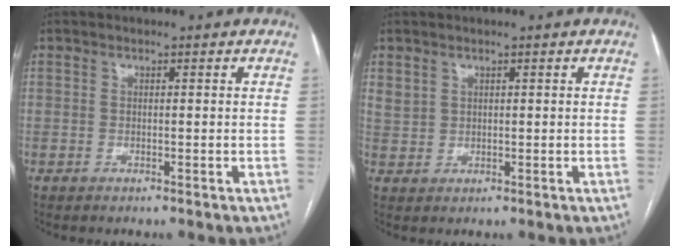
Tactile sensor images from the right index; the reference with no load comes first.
{"total": 2.1, "force": [1.4, 1.5, 0.4], "torque": [-0.007, 0.007, 0.029]}